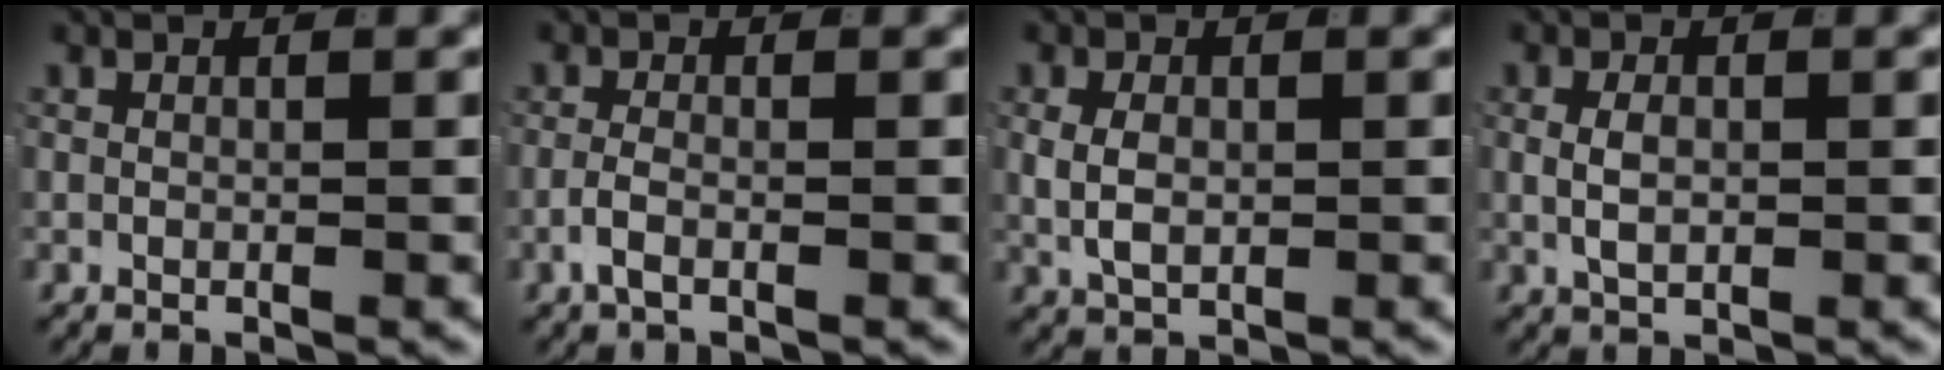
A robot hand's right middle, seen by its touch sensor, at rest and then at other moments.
{"total": 1.5, "force": [-0.9, 0.3, 1.2], "torque": [-0.033, -0.007, -0.017]}
{"total": 2.6, "force": [0.1, 1.7, 1.9], "torque": [-0.042, -0.005, 0.010]}
{"total": 1.9, "force": [-0.1, 1.0, 1.6], "torque": [-0.030, -0.003, 0.006]}